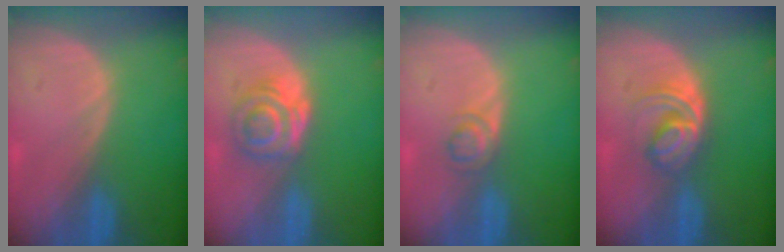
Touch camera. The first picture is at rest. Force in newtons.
{"total": 6.3, "press": 5.2, "slide": 3.5}
{"total": 2.7, "press": 2.7, "slide": 0.2}
{"total": 6.2, "press": 5.2, "slide": 3.4}